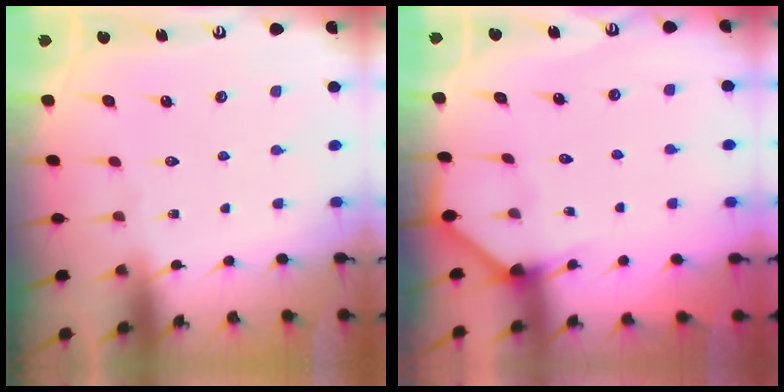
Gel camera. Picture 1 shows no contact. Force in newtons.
{"total": 2.9, "press": 2.9, "slide": 0.2}